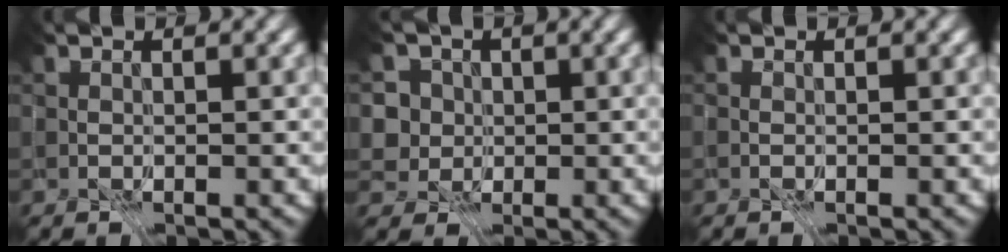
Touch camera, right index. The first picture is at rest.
{"total": 7.0, "force": [1.8, 5.7, 3.7], "torque": [-0.089, 0.015, -0.004]}
{"total": 0.6, "force": [-0.2, -0.4, -0.3], "torque": [0.012, -0.003, -0.006]}